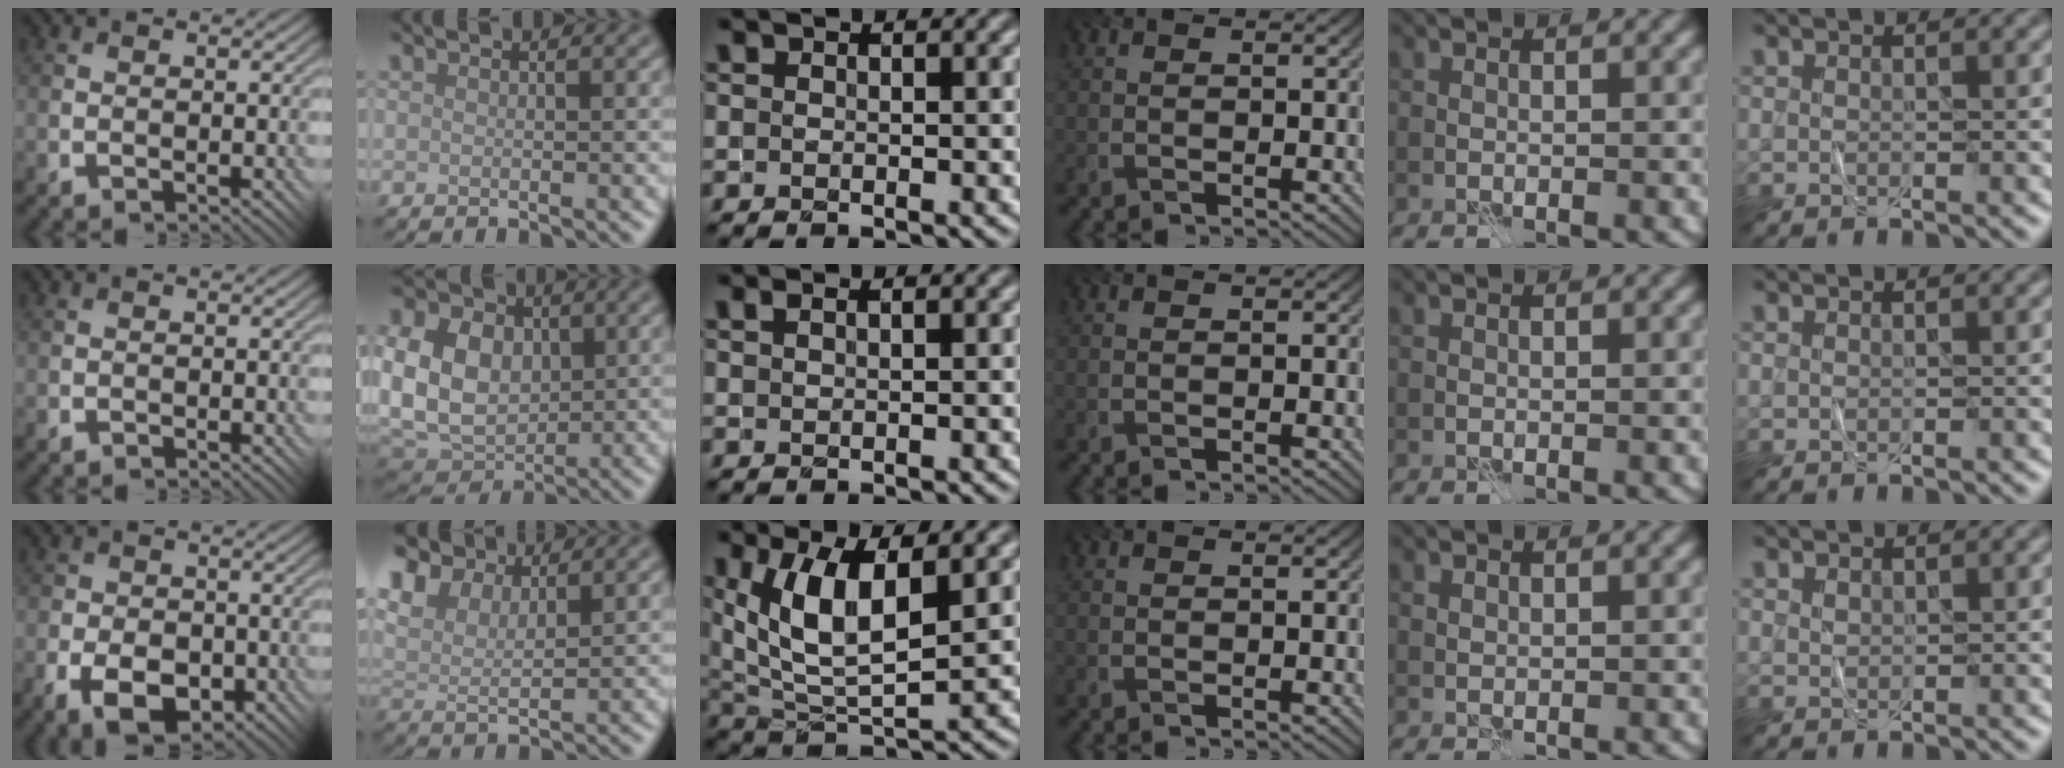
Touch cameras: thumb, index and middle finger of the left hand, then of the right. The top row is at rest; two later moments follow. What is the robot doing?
{"motion": "fold", "object": "shorts"}